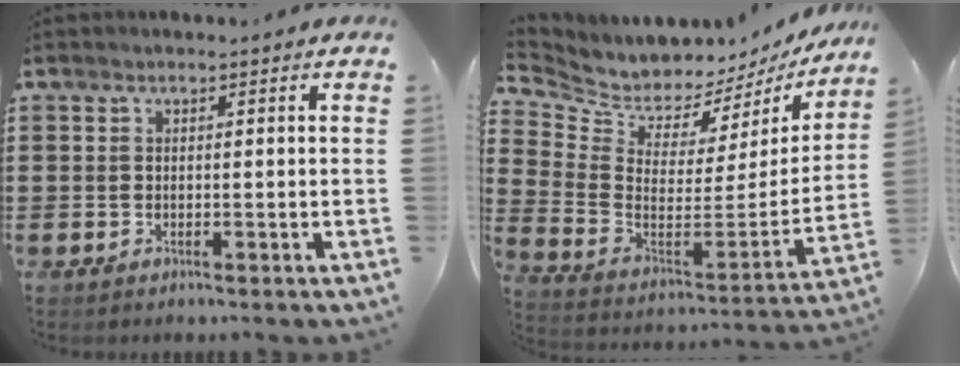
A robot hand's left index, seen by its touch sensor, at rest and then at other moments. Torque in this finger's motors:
{"motor_torque": [1.42, -0.72, 0.09, 0.00]}